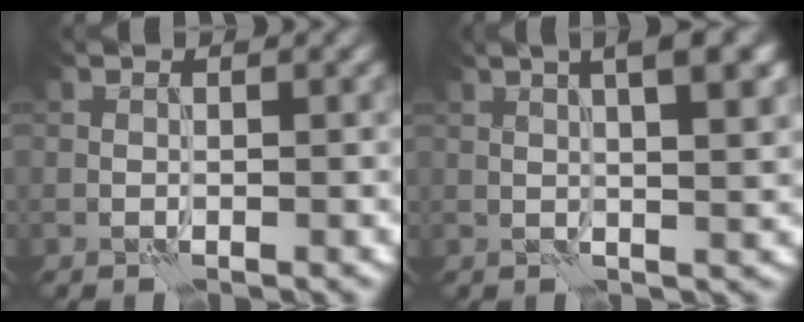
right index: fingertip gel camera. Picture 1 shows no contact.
{"total": 7.7, "force": [3.4, 2.8, 6.3], "torque": [-0.048, 0.036, 0.027]}